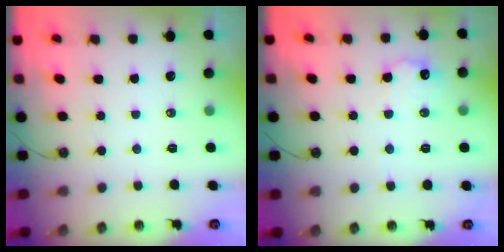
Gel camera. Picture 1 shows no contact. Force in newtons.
{"total": 9.5, "press": 9.5, "slide": 0.4}